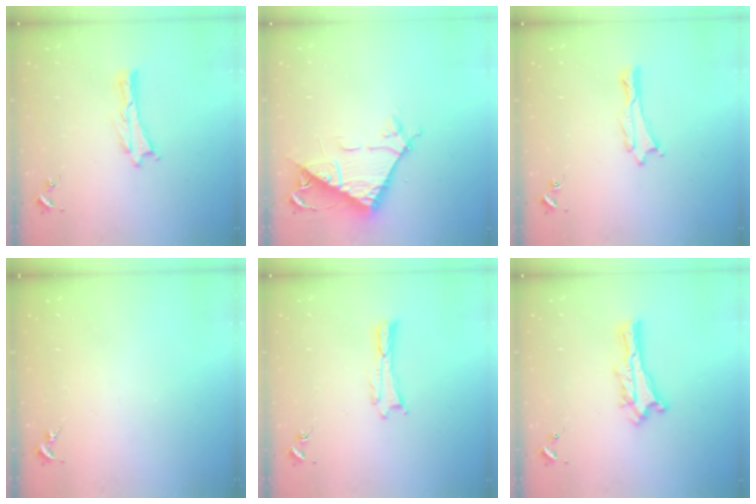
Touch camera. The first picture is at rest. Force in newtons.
{"total": 8.5, "press": 8.4, "slide": 0.7}
{"total": 0.0}
{"total": 0.0}
{"total": 0.0}
{"total": 1.2, "press": 1.2, "slide": 0.2}